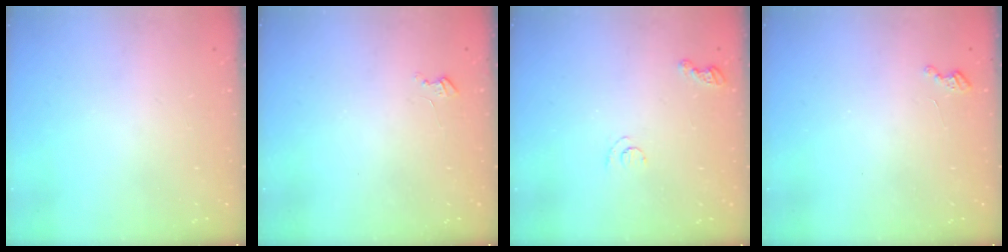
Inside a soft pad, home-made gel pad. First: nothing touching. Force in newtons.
{"total": 2.7, "press": 2.7, "slide": 0.3}
{"total": 5.5, "press": 5.5, "slide": 0.6}
{"total": 2.7, "press": 2.7, "slide": 0.4}